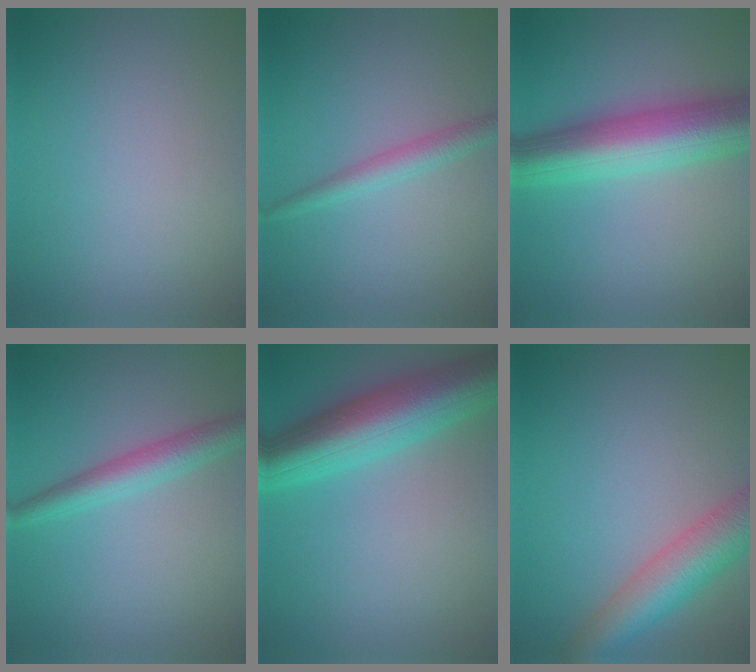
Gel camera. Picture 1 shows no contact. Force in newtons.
{"total": 2.2, "press": 2.2, "slide": 0.1}
{"total": 9.3, "press": 9.3, "slide": 0.3}
{"total": 3.3, "press": 3.3, "slide": 0.2}
{"total": 9.8, "press": 9.8, "slide": 0.4}
{"total": 6.5, "press": 6.5, "slide": 0.3}